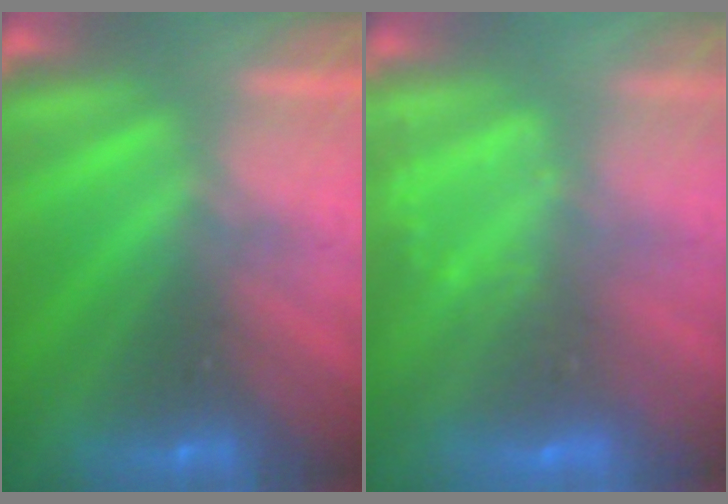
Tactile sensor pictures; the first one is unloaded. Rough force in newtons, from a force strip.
{"total": 3.4}